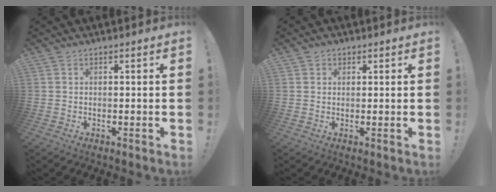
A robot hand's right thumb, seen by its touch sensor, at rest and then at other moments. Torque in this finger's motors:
{"motor_torque": [0.11, -0.17, -0.34, 0.00, 0.00]}